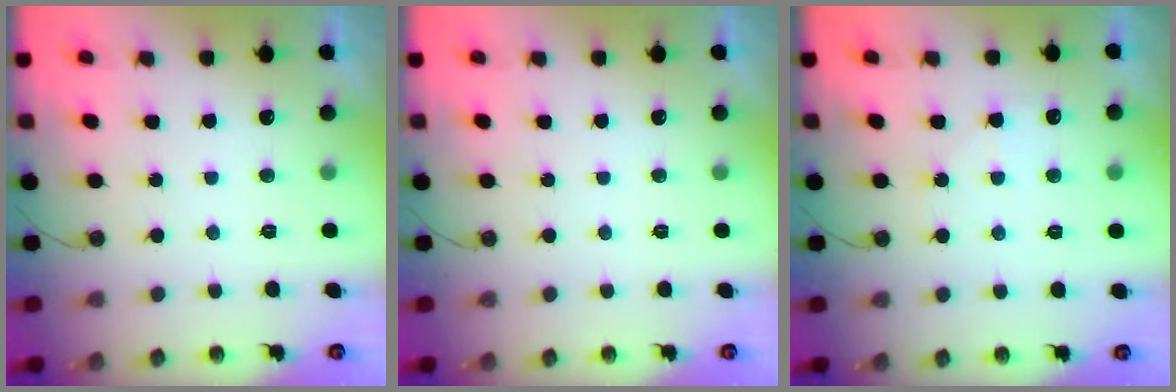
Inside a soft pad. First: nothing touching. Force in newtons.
{"total": 0.0}
{"total": 4.2, "press": 4.1, "slide": 0.5}